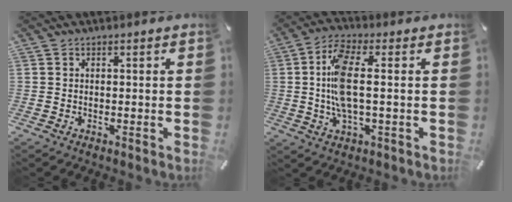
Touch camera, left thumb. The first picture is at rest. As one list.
[{"total": 10.4, "force": [0.2, 3.6, 9.8], "torque": [-0.214, -0.011, -0.002]}]